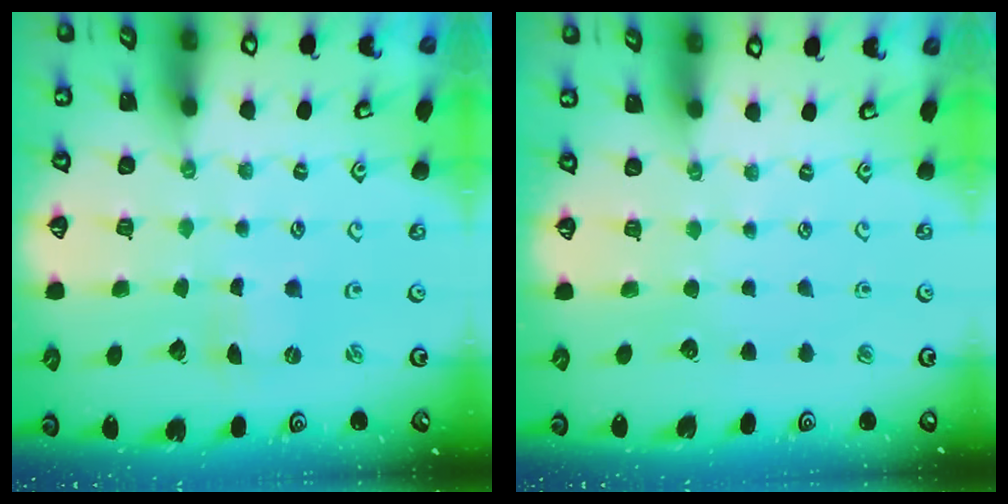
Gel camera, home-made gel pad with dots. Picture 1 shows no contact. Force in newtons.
{"total": 0.0}